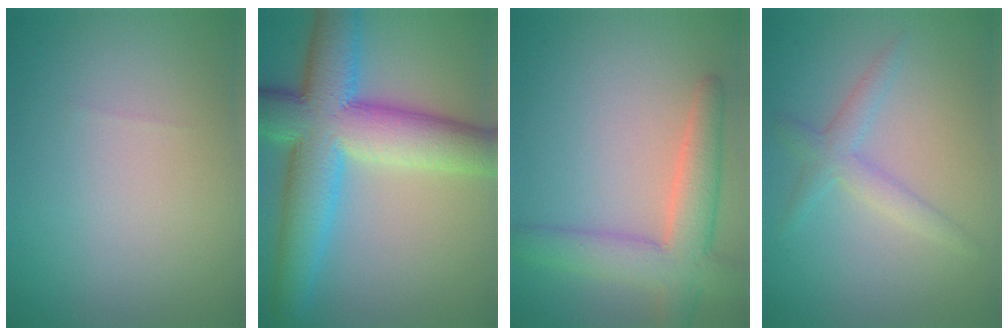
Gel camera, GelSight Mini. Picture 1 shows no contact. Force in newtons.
{"total": 11.4, "press": 11.4, "slide": 0.1}
{"total": 5.6, "press": 5.6, "slide": 0.4}
{"total": 2.2, "press": 2.2, "slide": 0.1}